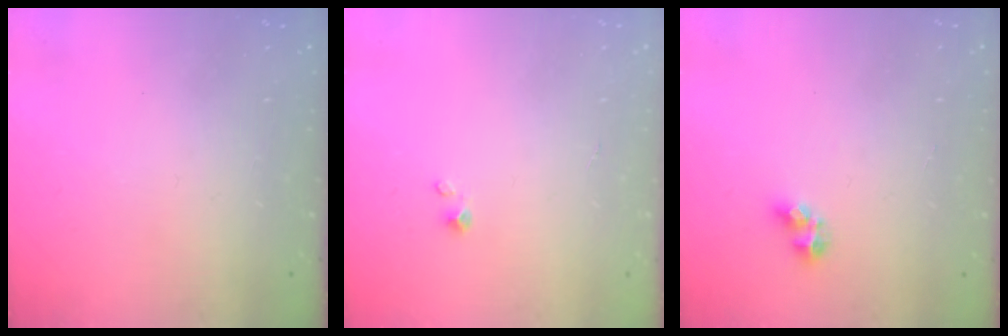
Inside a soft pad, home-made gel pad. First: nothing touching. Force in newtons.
{"total": 0.7, "press": 0.7, "slide": 0.1}
{"total": 4.9, "press": 4.9, "slide": 0.5}